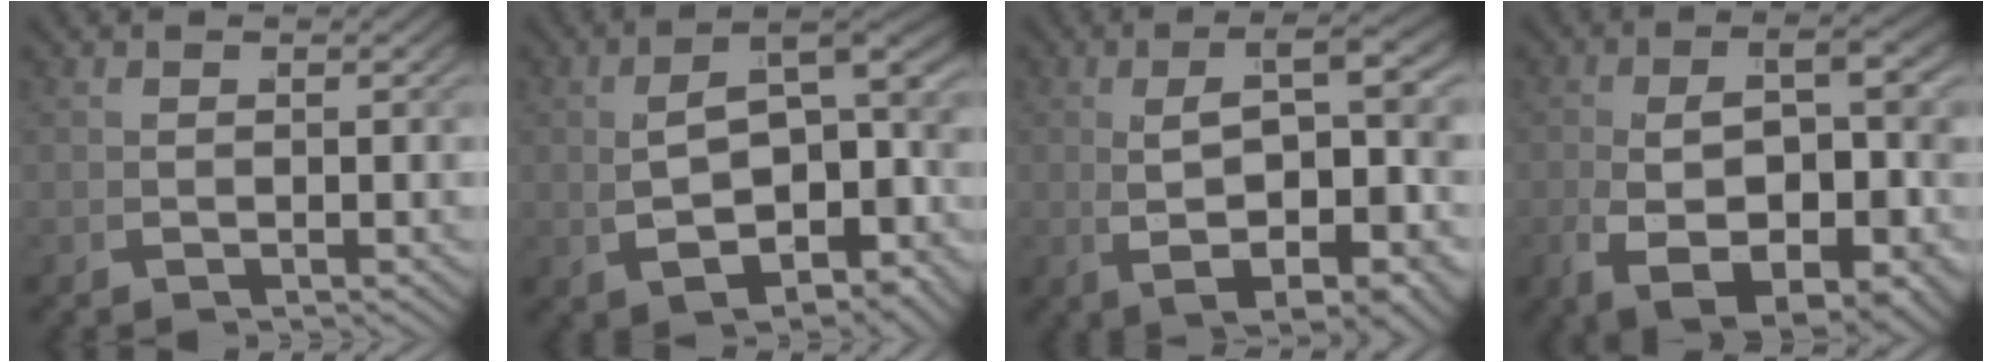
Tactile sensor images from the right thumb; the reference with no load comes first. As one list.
[{"total": 10.8, "force": [-1.2, 6.1, 8.8], "torque": [-0.145, -0.024, 0.003]}, {"total": 11.5, "force": [0.0, 5.2, 10.2], "torque": [-0.166, -0.004, 0.015]}, {"total": 12.1, "force": [-2.4, 7.2, 9.4], "torque": [-0.195, -0.055, -0.006]}]